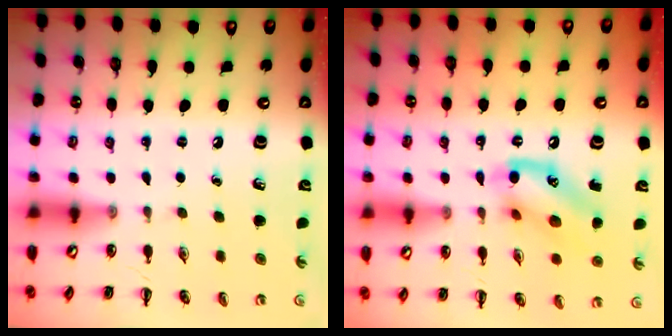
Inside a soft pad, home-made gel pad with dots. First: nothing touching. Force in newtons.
{"total": 13.9, "press": 13.7, "slide": 2.3}